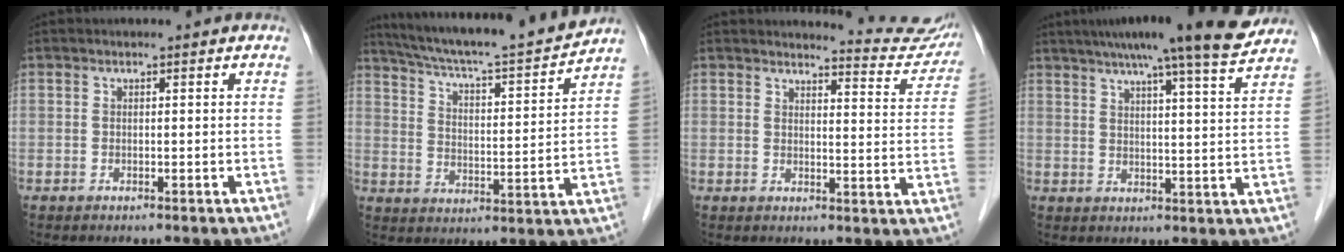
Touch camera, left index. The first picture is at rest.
{"total": 17.9, "force": [16.5, -0.4, 7.0], "torque": [-0.121, -0.014, 0.247]}
{"total": 9.2, "force": [9.2, 0.3, -0.2], "torque": [0.009, -0.054, 0.089]}
{"total": 16.1, "force": [13.6, 0.0, 8.6], "torque": [-0.134, 0.010, 0.176]}